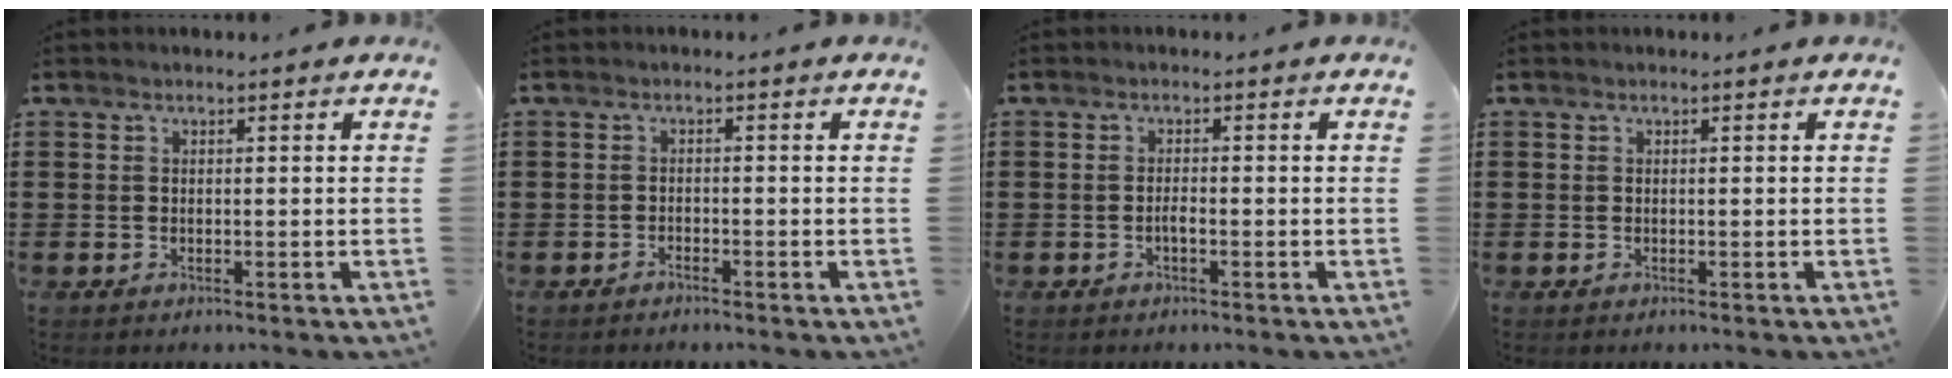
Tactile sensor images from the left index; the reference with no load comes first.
{"total": 1.2, "force": [-1.2, 0.1, 0.0], "torque": [-0.004, 0.002, -0.025]}
{"total": 1.1, "force": [-0.5, 0.2, 1.0], "torque": [-0.020, -0.003, -0.009]}
{"total": 0.0}